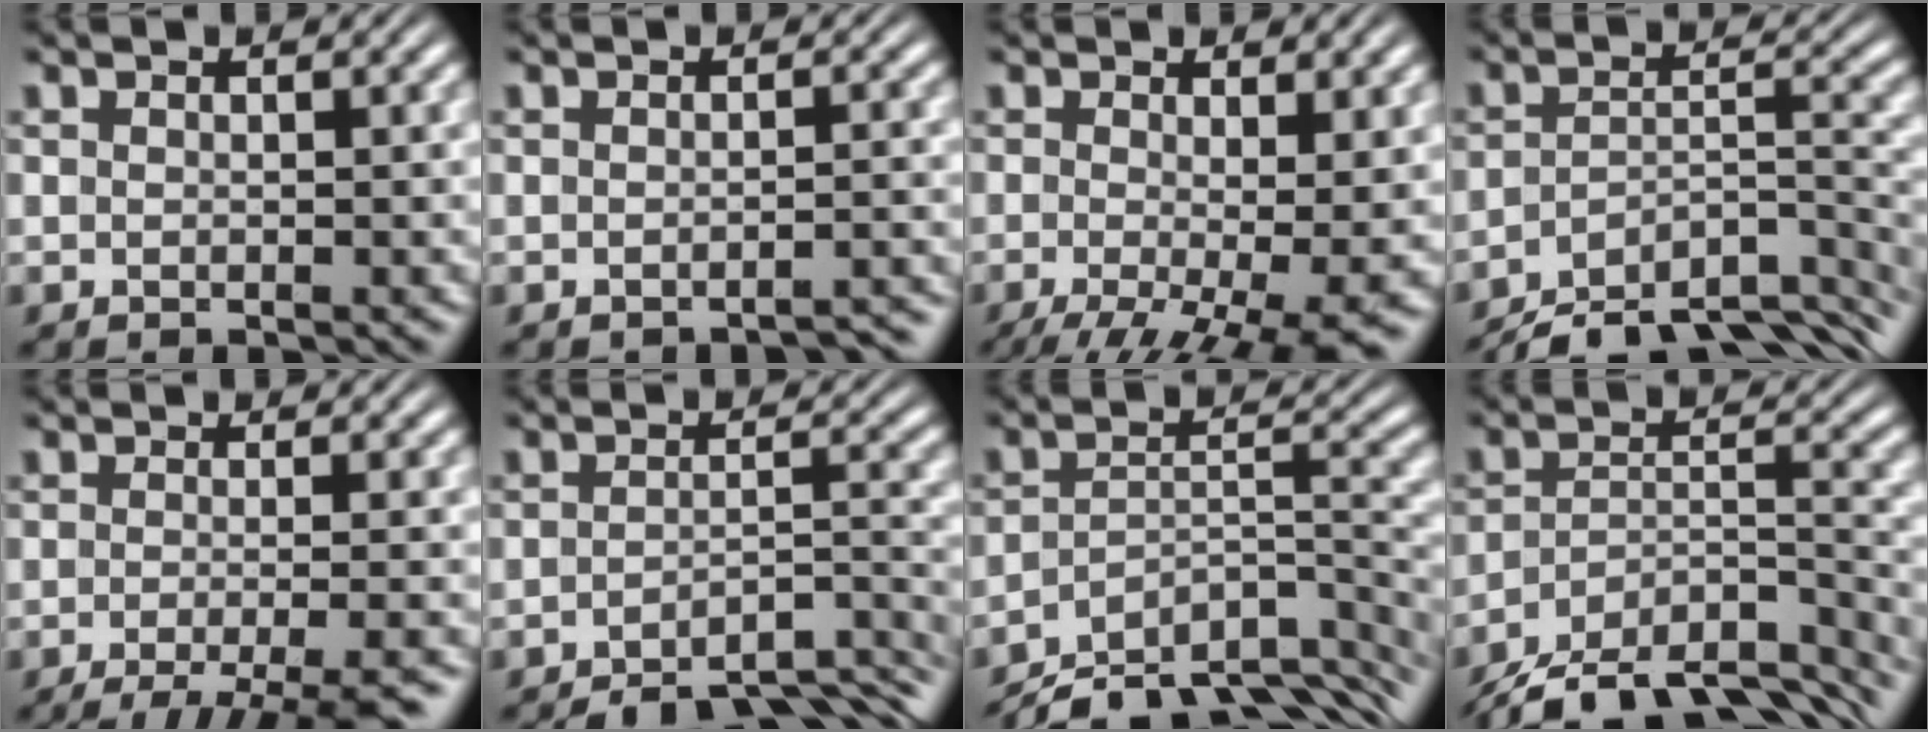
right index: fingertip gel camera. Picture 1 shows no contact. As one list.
[{"total": 2.3, "force": [-2.3, 0.1, 0.3], "torque": [-0.008, -0.004, -0.035]}, {"total": 9.0, "force": [-5.0, 3.8, 6.4], "torque": [-0.108, -0.059, -0.050]}, {"total": 10.6, "force": [-8.7, 3.6, 5.0], "torque": [-0.051, -0.025, -0.127]}, {"total": 10.0, "force": [-8.3, 3.1, 4.6], "torque": [-0.058, -0.031, -0.111]}, {"total": 10.0, "force": [-8.8, 3.0, 3.8], "torque": [-0.036, -0.022, -0.132]}, {"total": 10.8, "force": [-7.8, 4.1, 6.2], "torque": [-0.079, -0.035, -0.111]}, {"total": 12.2, "force": [-10.1, 4.7, 5.0], "torque": [-0.061, -0.026, -0.153]}]